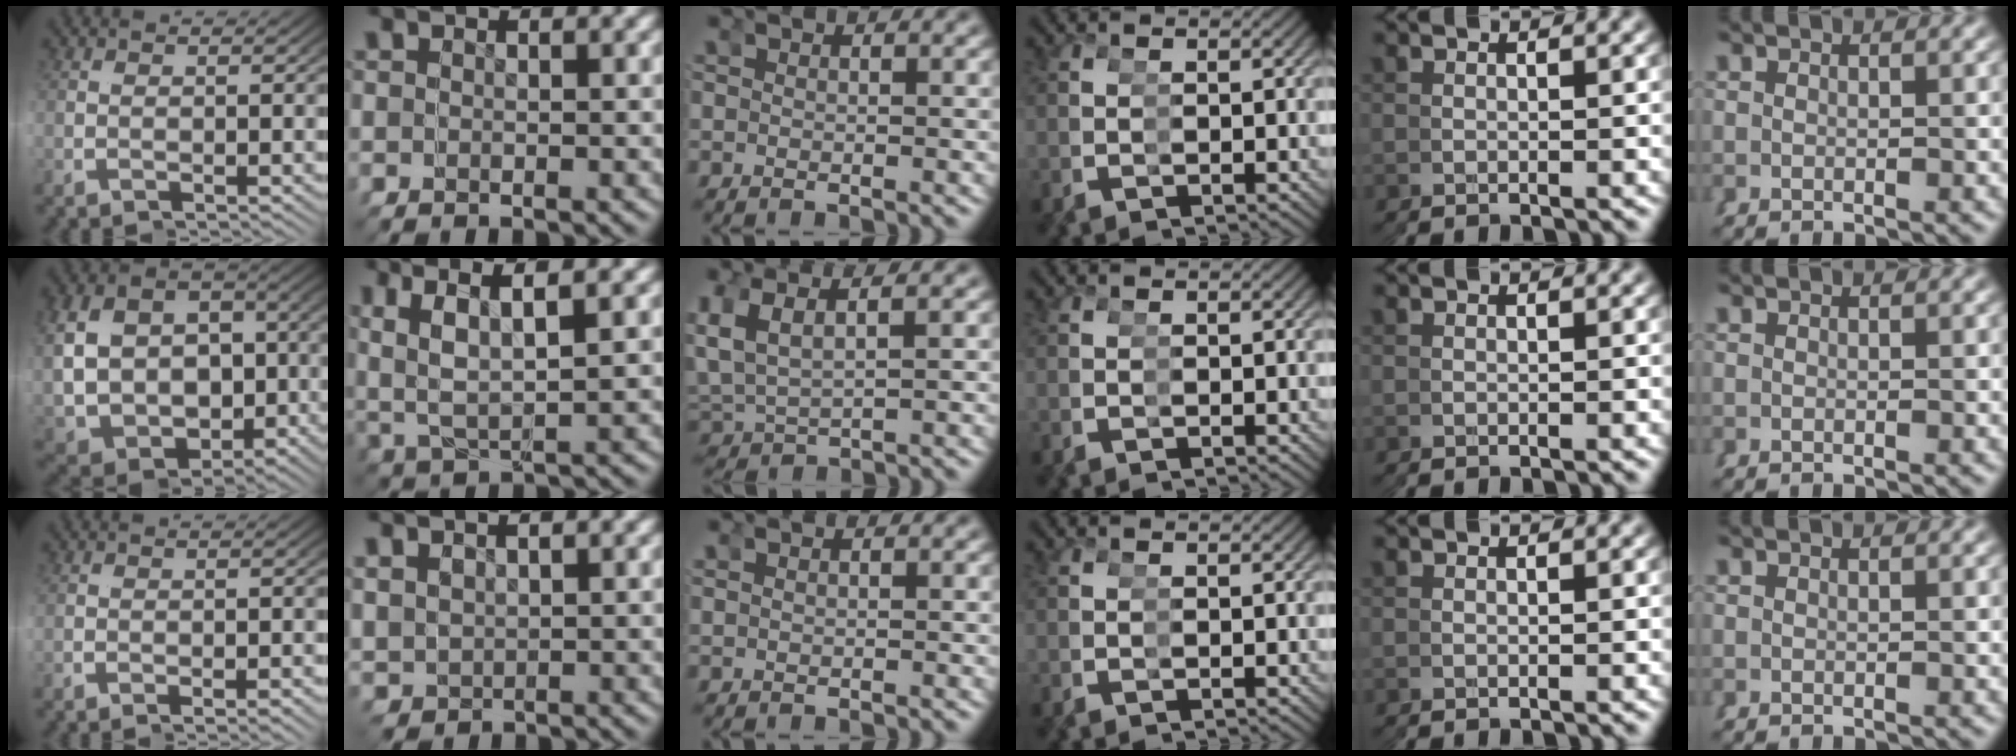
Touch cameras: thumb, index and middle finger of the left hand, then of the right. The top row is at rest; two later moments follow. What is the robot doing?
{"motion": "grasp_and_lifting", "object": "hoodie"}